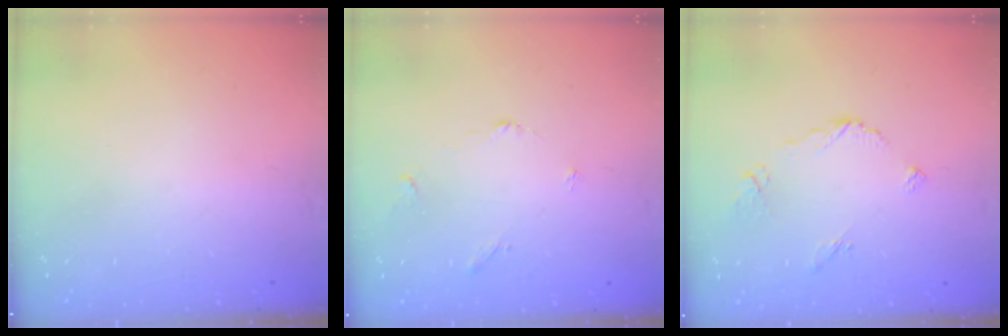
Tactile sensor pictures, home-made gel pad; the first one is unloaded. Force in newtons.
{"total": 3.0, "press": 2.9, "slide": 0.5}
{"total": 5.2, "press": 5.2, "slide": 0.0}